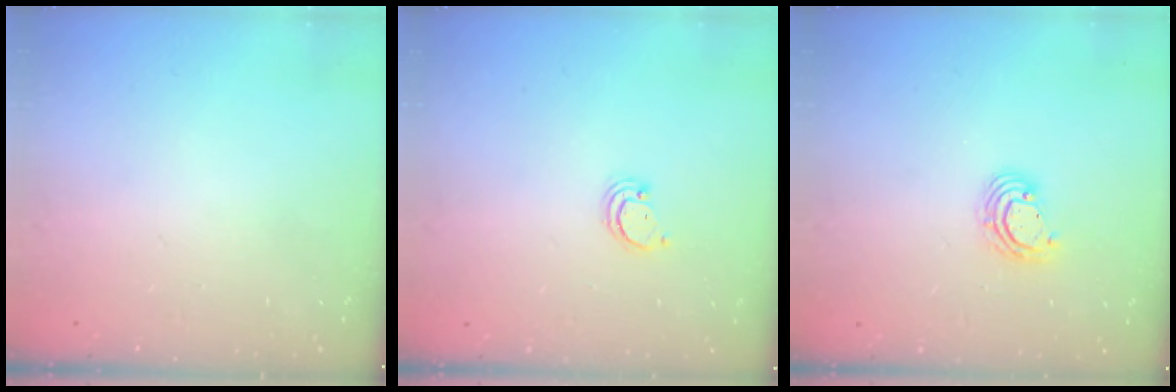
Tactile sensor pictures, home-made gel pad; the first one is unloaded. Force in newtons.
{"total": 2.4, "press": 2.4, "slide": 0.2}
{"total": 5.1, "press": 5.1, "slide": 0.3}